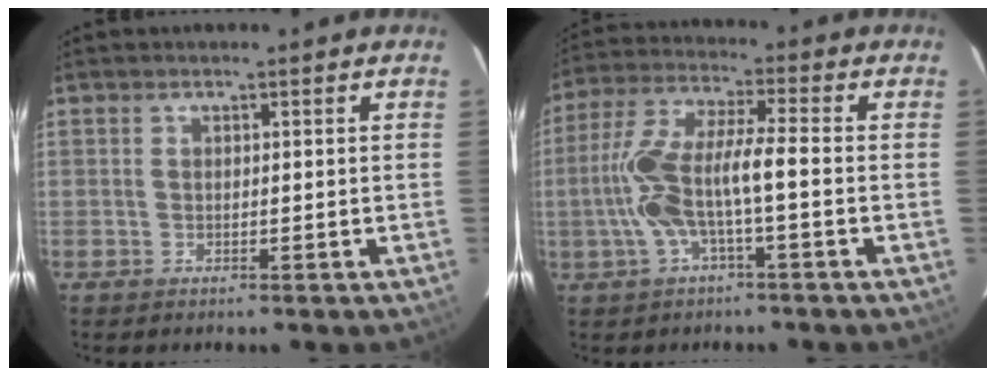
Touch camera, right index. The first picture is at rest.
{"total": 9.8, "force": [-2.1, 1.2, 9.5], "torque": [-0.207, 0.023, -0.044]}